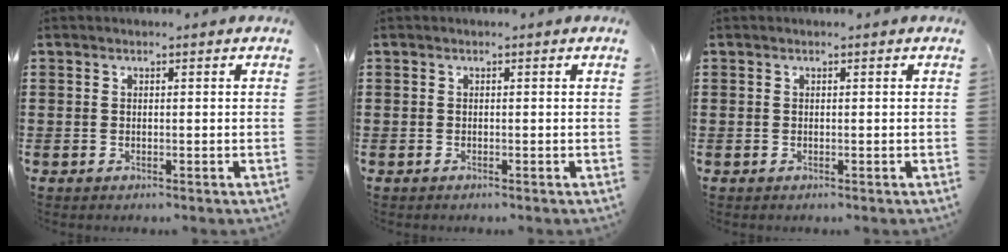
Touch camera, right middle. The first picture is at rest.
{"total": 0.0}
{"total": 0.0}